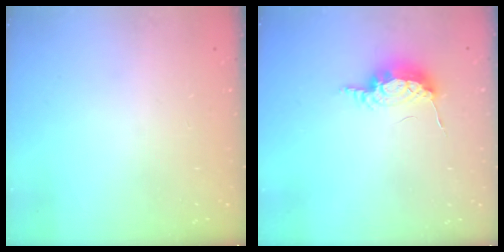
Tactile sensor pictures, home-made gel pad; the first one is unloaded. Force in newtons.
{"total": 7.6, "press": 7.6, "slide": 0.2}